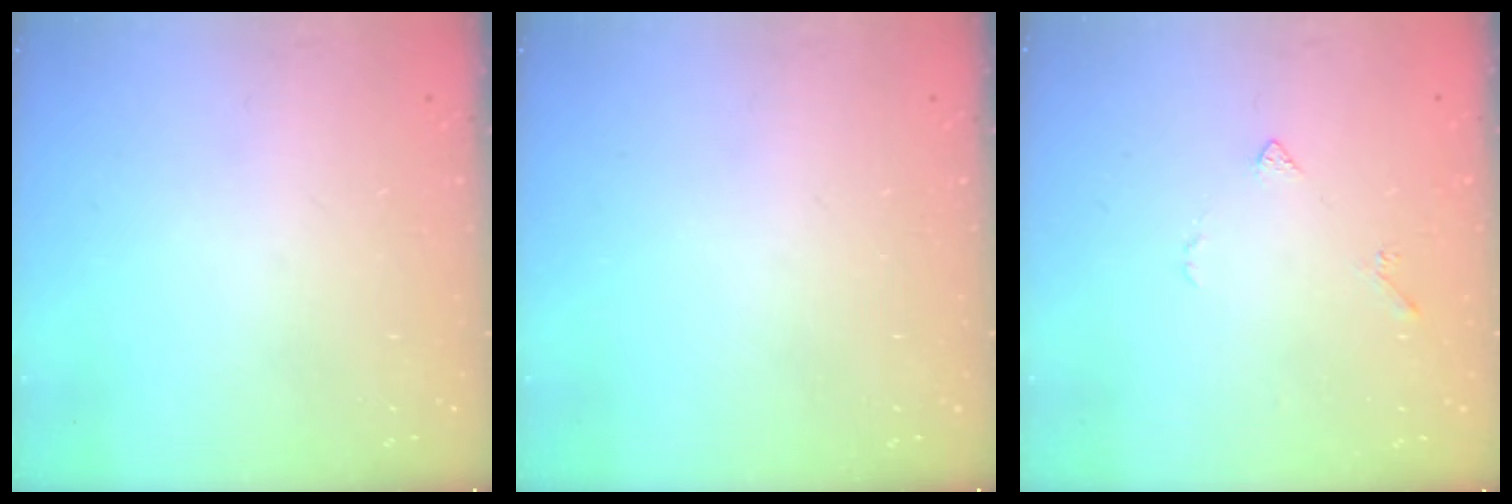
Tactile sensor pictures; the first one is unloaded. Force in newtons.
{"total": 0.0}
{"total": 3.9, "press": 3.9, "slide": 0.7}